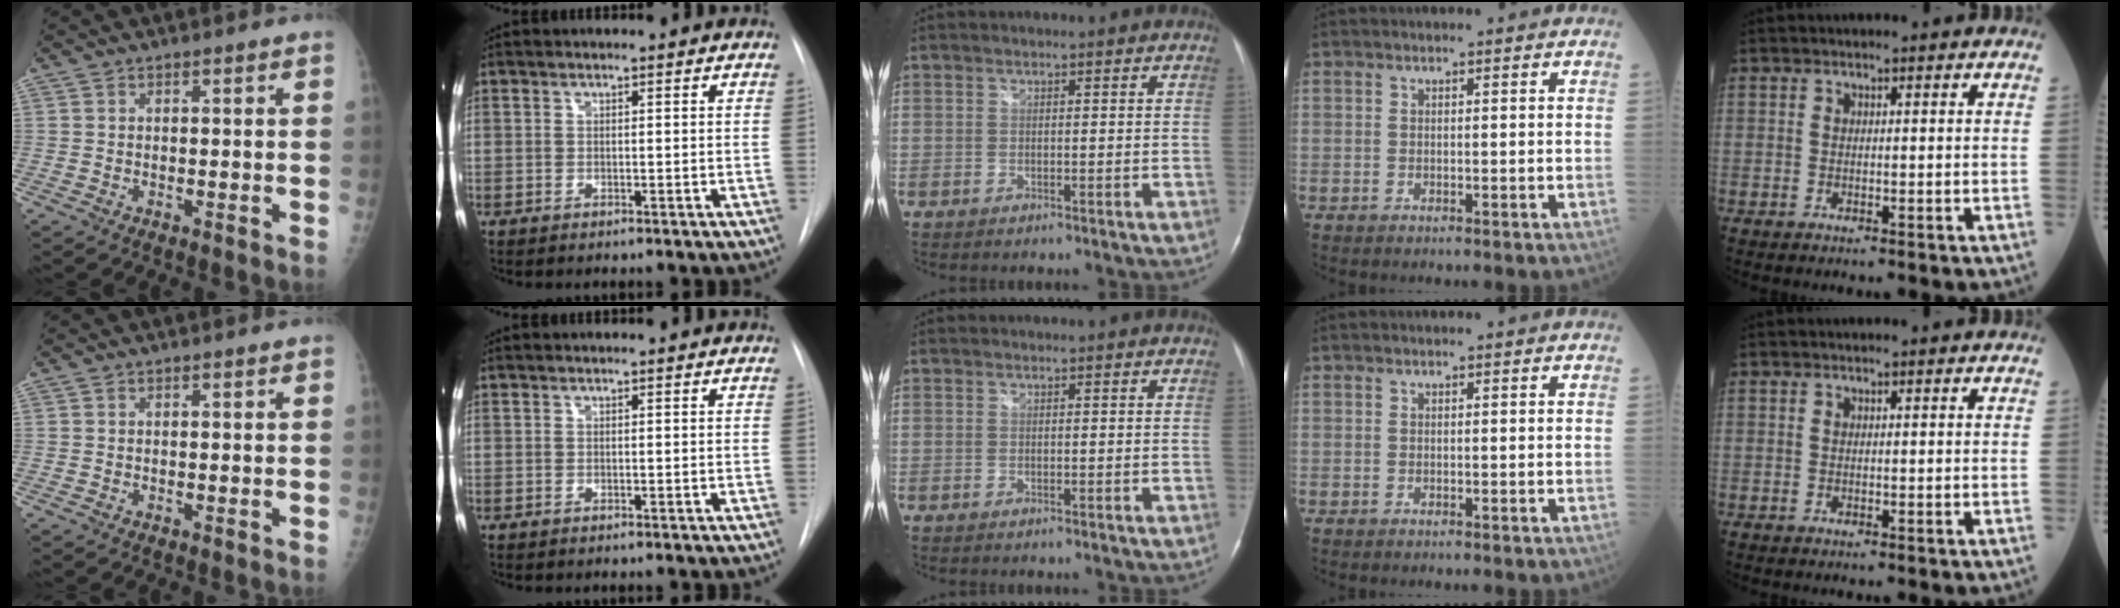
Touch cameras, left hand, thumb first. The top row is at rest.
{}